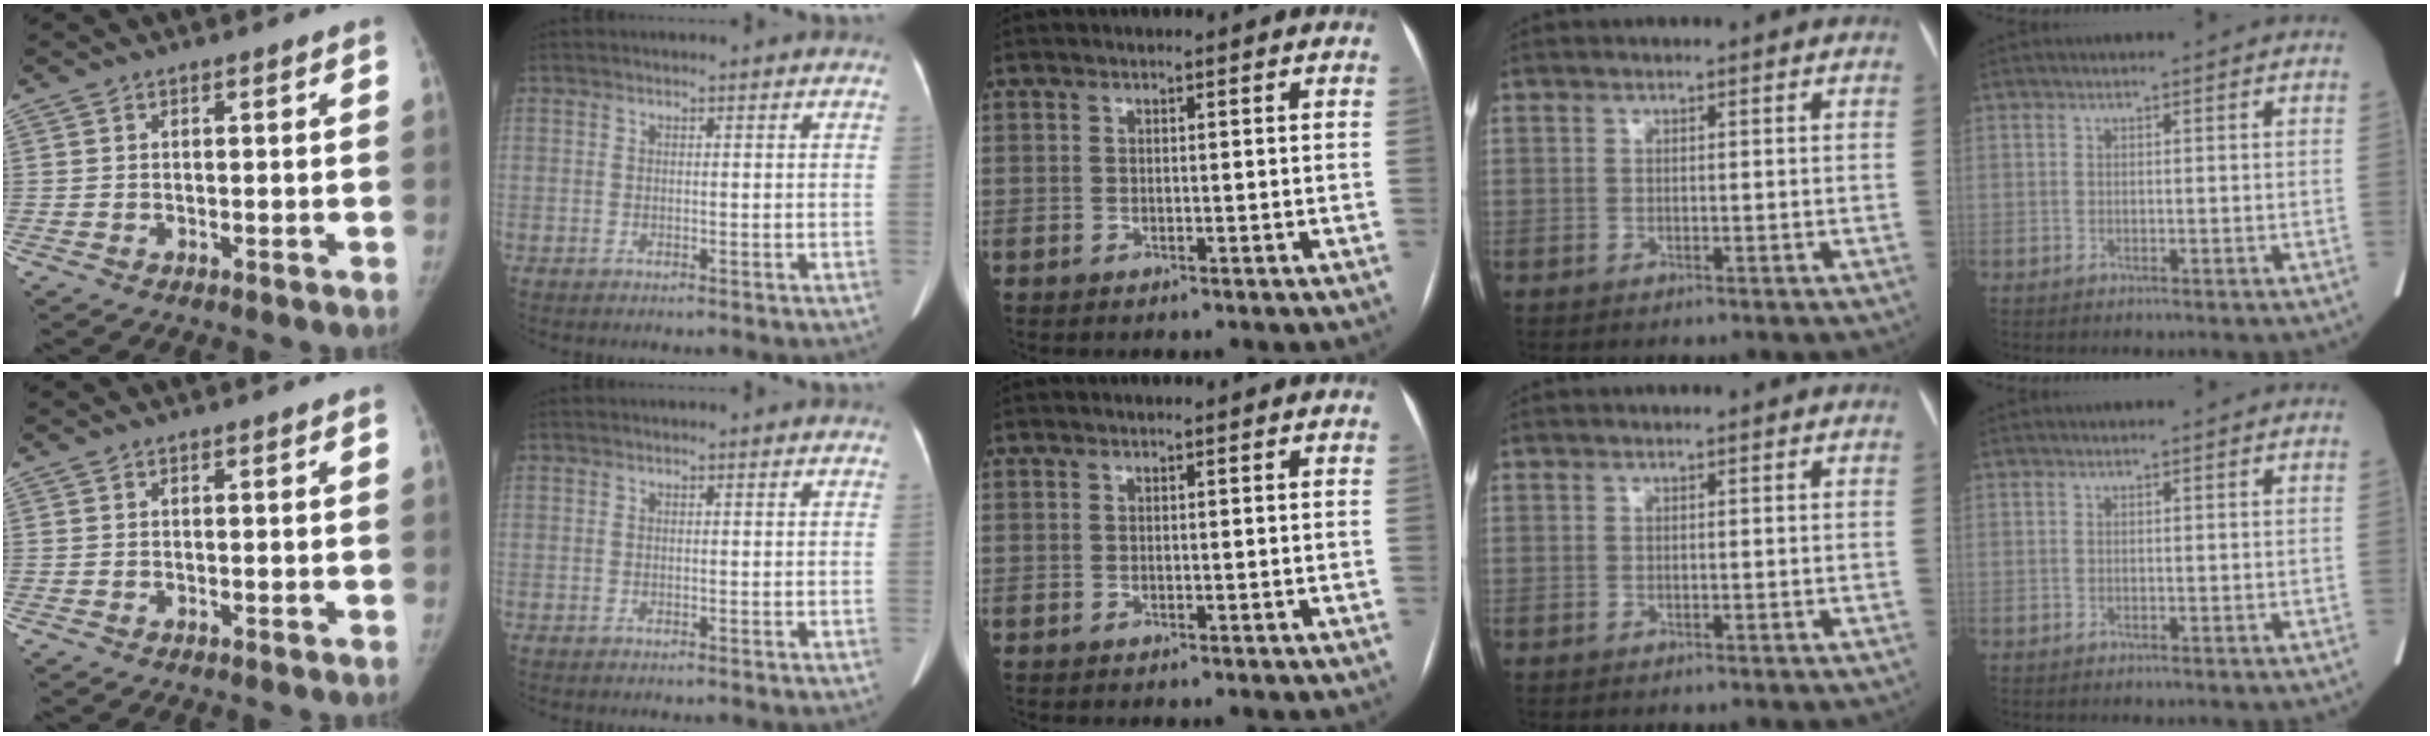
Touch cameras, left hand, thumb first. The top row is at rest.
{}